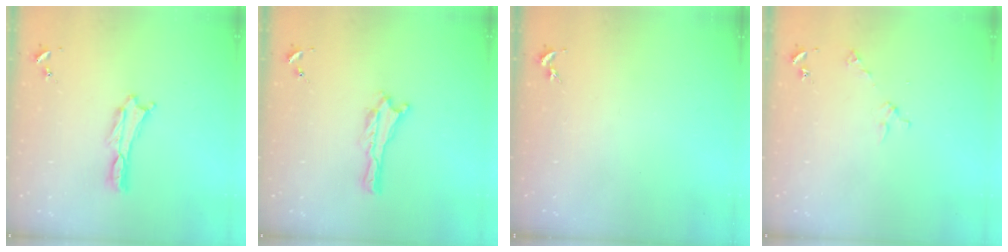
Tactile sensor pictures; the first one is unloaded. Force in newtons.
{"total": 0.0}
{"total": 0.0}
{"total": 2.9, "press": 2.9, "slide": 0.2}